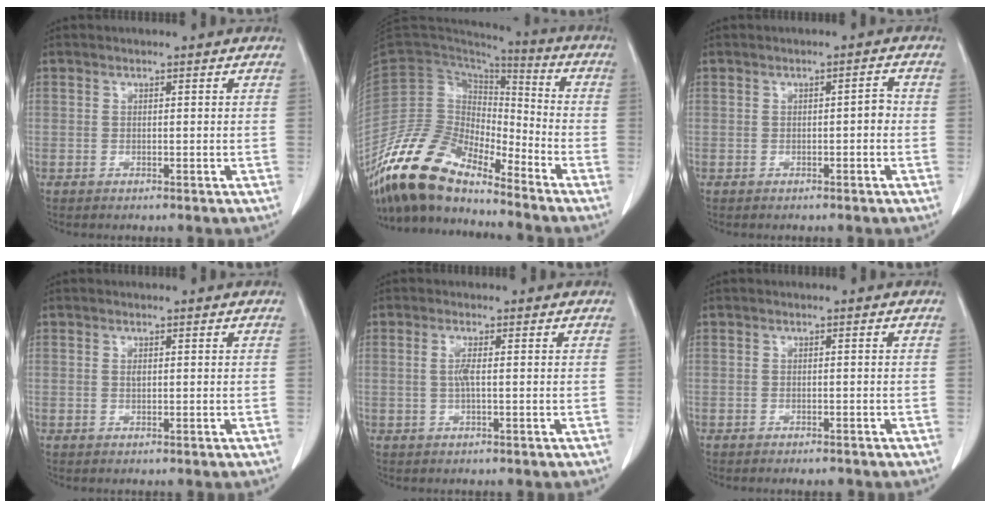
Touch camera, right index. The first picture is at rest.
{"total": 14.1, "force": [-11.9, 4.7, 5.8], "torque": [-0.112, 0.031, -0.229]}
{"total": 1.6, "force": [-0.3, 0.5, 1.5], "torque": [-0.019, 0.003, -0.005]}
{"total": 0.6, "force": [0.1, 0.2, 0.5], "torque": [-0.011, 0.000, 0.002]}
{"total": 2.0, "force": [0.1, 0.1, 2.0], "torque": [-0.045, 0.001, 0.002]}
{"total": 1.4, "force": [-1.1, 0.5, 0.6], "torque": [-0.008, -0.002, -0.010]}